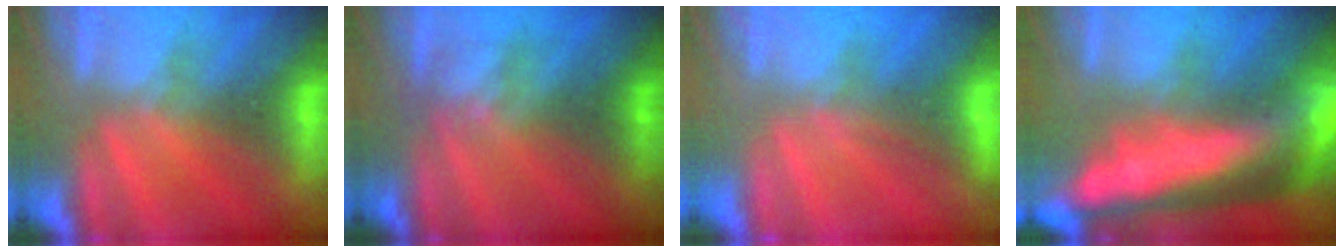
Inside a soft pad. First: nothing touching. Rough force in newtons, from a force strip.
{"total": 2.4}
{"total": 2.9}
{"total": 8.3}